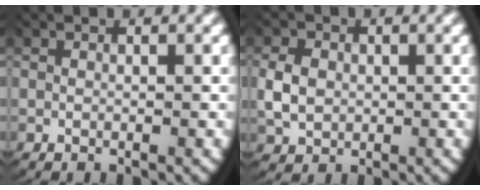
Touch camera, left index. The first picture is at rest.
{"total": 3.1, "force": [0.0, 2.6, 1.7], "torque": [-0.043, -0.008, 0.009]}